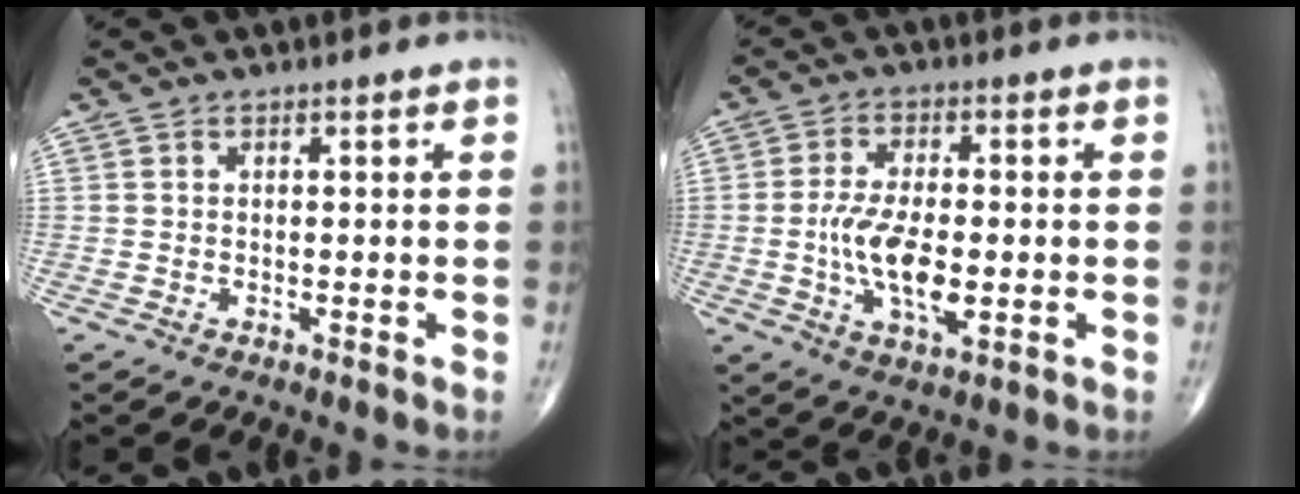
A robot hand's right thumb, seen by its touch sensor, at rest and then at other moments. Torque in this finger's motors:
{"motor_torque": [2.56, 2.45, 1.12, -0.15, 0.34]}